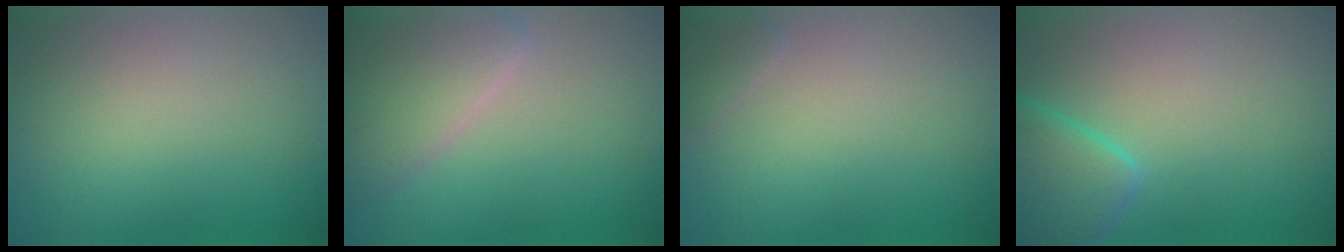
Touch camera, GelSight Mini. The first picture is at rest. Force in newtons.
{"total": 5.1, "press": 5.1, "slide": 0.6}
{"total": 1.3, "press": 1.3, "slide": 0.2}
{"total": 4.6, "press": 4.6, "slide": 0.3}